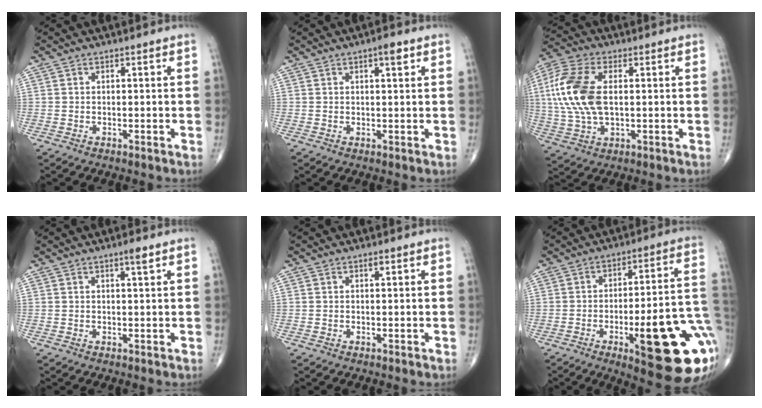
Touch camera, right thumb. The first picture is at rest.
{"total": 2.5, "force": [1.3, 0.7, 2.0], "torque": [-0.023, -0.002, 0.017]}
{"total": 14.8, "force": [1.6, 8.0, 12.3], "torque": [-0.279, 0.009, 0.031]}
{"total": 1.7, "force": [1.0, 0.1, 1.4], "torque": [-0.020, -0.004, 0.017]}
{"total": 0.7, "force": [0.4, 0.2, 0.5], "torque": [-0.004, 0.001, 0.005]}
{"total": 24.5, "force": [-7.3, 6.5, 22.4], "torque": [-0.243, 0.016, -0.084]}